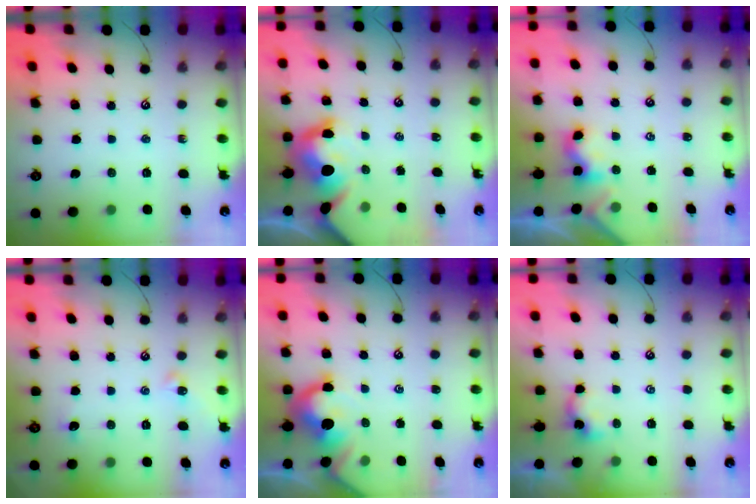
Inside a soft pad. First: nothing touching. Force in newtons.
{"total": 8.2, "press": 8.2, "slide": 0.8}
{"total": 2.3, "press": 2.3, "slide": 0.0}
{"total": 0.8, "press": 0.6, "slide": 0.4}
{"total": 7.3, "press": 7.2, "slide": 1.1}
{"total": 2.8, "press": 2.8, "slide": 0.0}